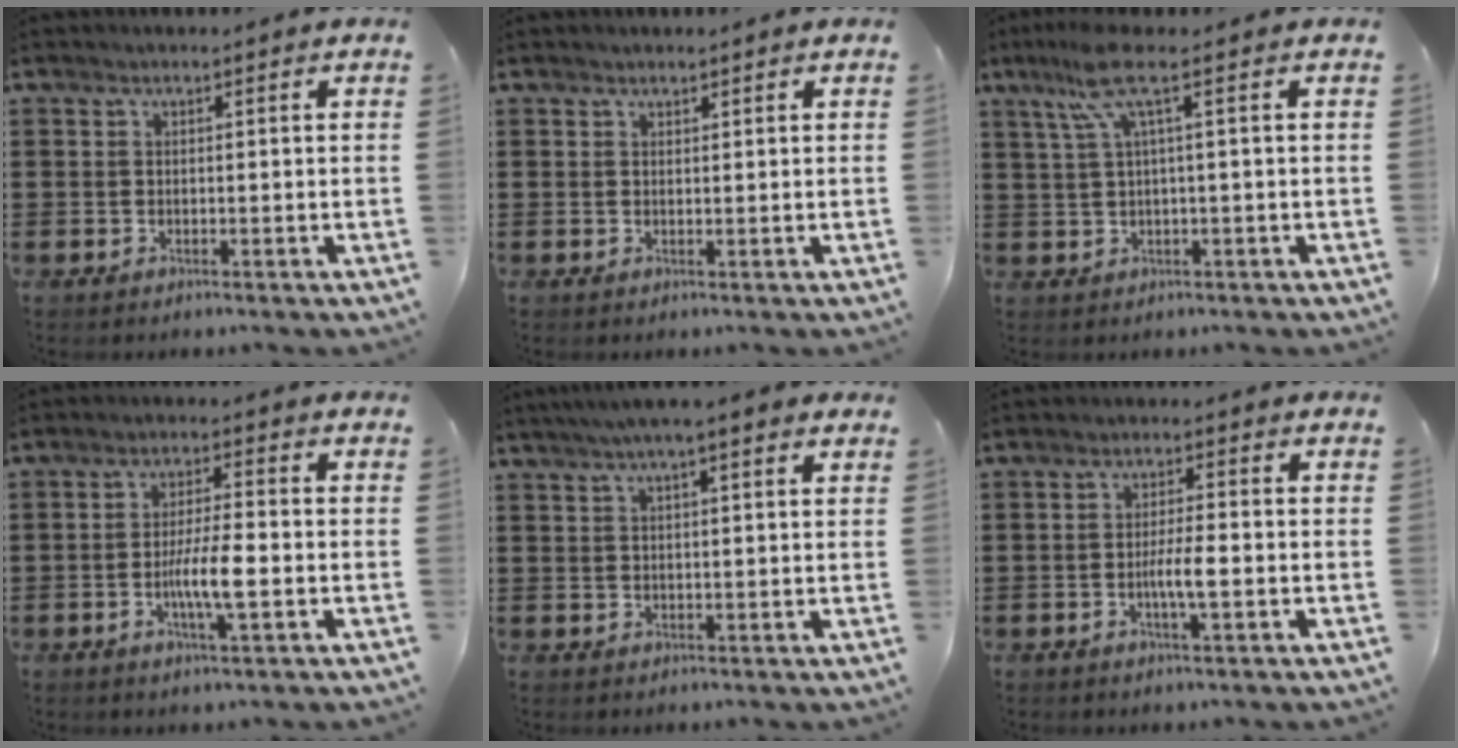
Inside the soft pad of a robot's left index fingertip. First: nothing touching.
{"total": 0.9, "force": [0.8, 0.3, 0.1], "torque": [-0.003, 0.001, 0.017]}
{"total": 6.2, "force": [2.1, 0.5, 5.8], "torque": [-0.139, -0.006, 0.026]}
{"total": 6.4, "force": [-1.5, 1.1, 6.1], "torque": [-0.116, -0.004, -0.031]}
{"total": 3.9, "force": [2.8, 0.1, 2.7], "torque": [-0.059, 0.006, 0.050]}
{"total": 4.1, "force": [-0.9, 0.6, 3.9], "torque": [-0.075, -0.003, -0.019]}